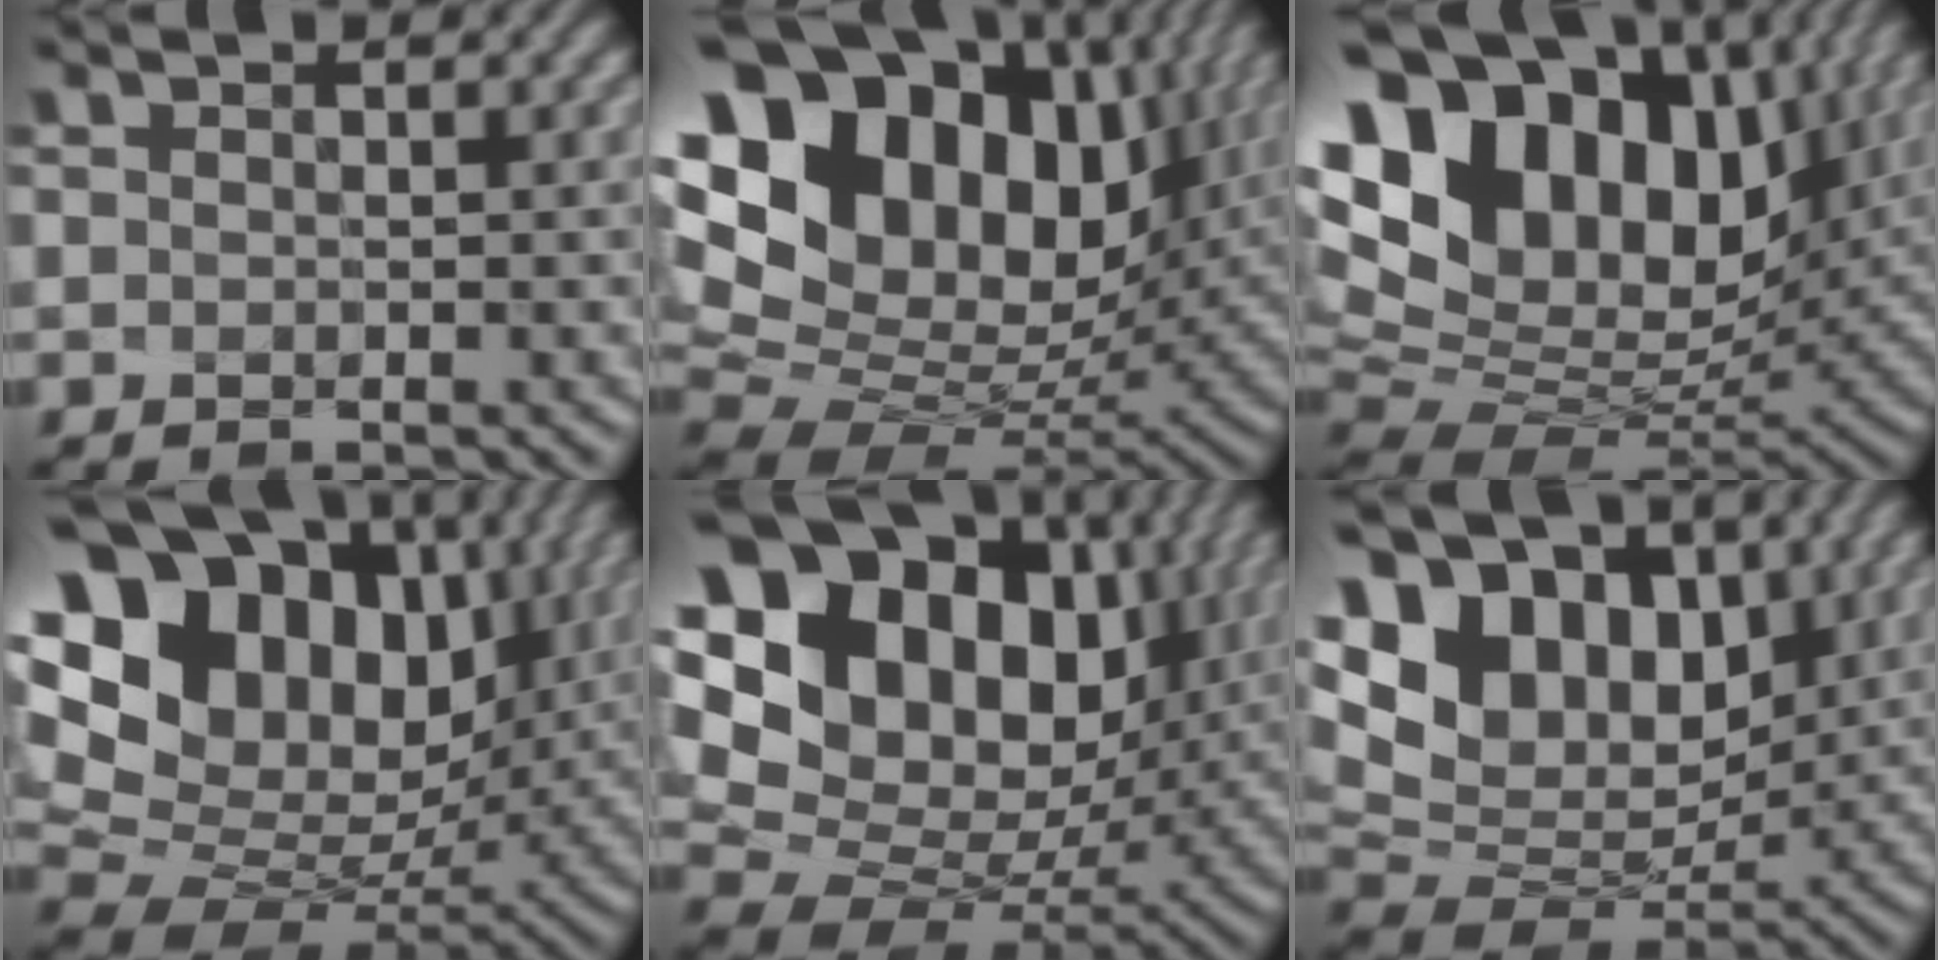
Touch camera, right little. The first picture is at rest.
{"total": 20.2, "force": [8.3, 13.3, 12.7], "torque": [-0.272, 0.061, 0.155]}
{"total": 16.4, "force": [7.9, 10.2, 10.1], "torque": [-0.219, 0.042, 0.147]}
{"total": 21.5, "force": [9.2, 15.2, 12.1], "torque": [-0.292, 0.068, 0.175]}
{"total": 21.5, "force": [8.0, 15.7, 12.3], "torque": [-0.304, 0.058, 0.157]}
{"total": 13.2, "force": [5.7, 8.5, 8.3], "torque": [-0.172, 0.028, 0.096]}